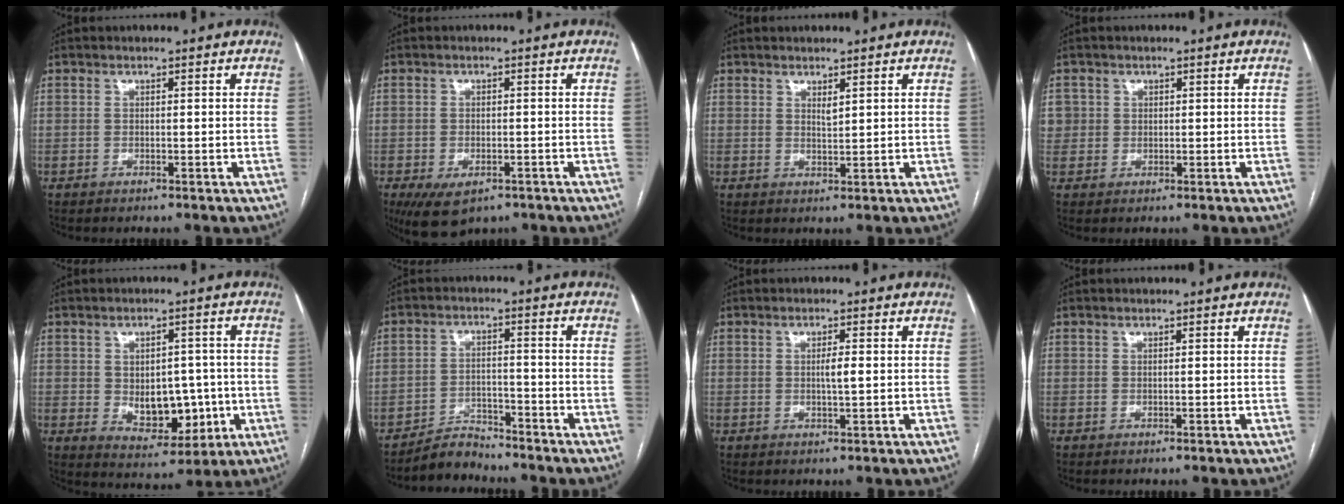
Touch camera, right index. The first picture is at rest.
{"total": 6.8, "force": [-4.1, 3.5, 4.1], "torque": [-0.068, -0.008, -0.057]}
{"total": 1.2, "force": [0.8, 0.3, 0.9], "torque": [-0.019, -0.005, 0.017]}
{"total": 3.6, "force": [0.7, 3.5, 0.5], "torque": [-0.009, 0.012, 0.018]}
{"total": 9.2, "force": [-1.0, 5.9, 7.0], "torque": [-0.092, 0.006, 0.001]}
{"total": 4.4, "force": [-4.3, 1.0, -0.1], "torque": [0.003, -0.002, -0.075]}
{"total": 2.0, "force": [0.1, 0.2, 2.0], "torque": [-0.036, 0.000, 0.002]}
{"total": 0.0}